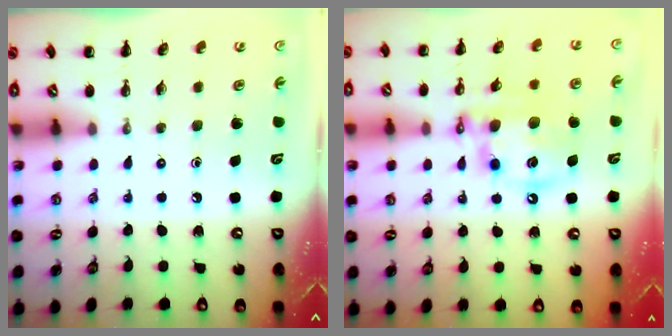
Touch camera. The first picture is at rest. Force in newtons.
{"total": 12.8, "press": 12.5, "slide": 3.0}